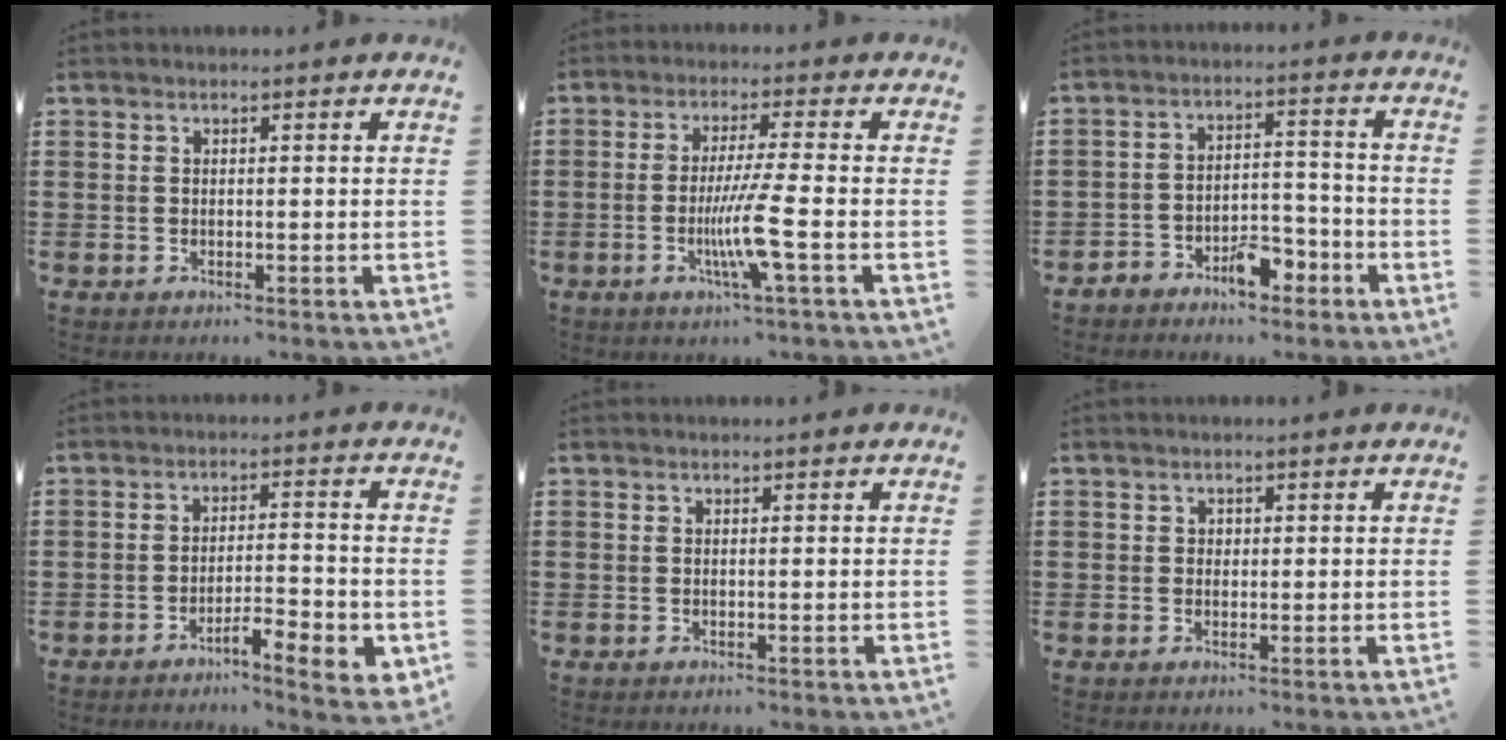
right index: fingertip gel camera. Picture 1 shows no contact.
{"total": 7.5, "force": [-2.2, -0.5, 7.2], "torque": [-0.140, -0.022, -0.044]}
{"total": 6.0, "force": [-4.3, 2.8, 3.1], "torque": [-0.046, 0.026, -0.078]}
{"total": 5.0, "force": [-3.4, 0.9, 3.5], "torque": [-0.057, -0.001, -0.060]}
{"total": 0.0}
{"total": 0.8, "force": [0.2, 0.7, 0.2], "torque": [-0.007, 0.004, 0.004]}